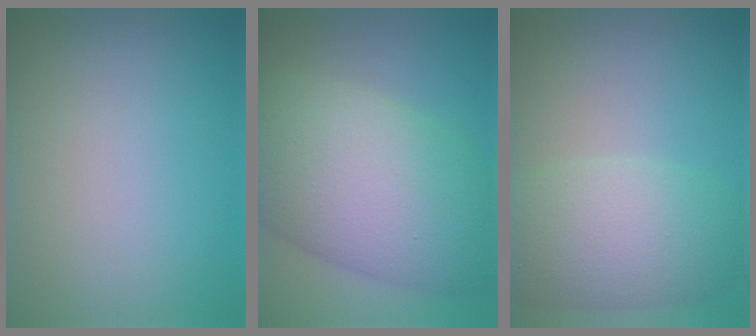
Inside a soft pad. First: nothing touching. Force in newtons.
{"total": 12.6, "press": 12.6, "slide": 0.3}
{"total": 6.4, "press": 6.4, "slide": 0.4}